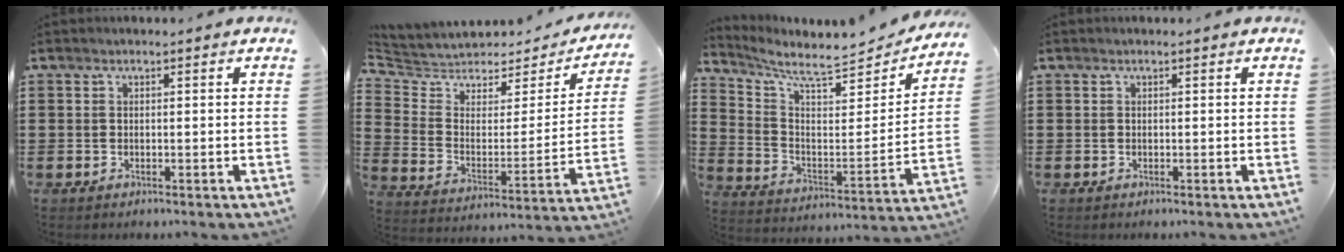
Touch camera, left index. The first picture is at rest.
{"total": 4.5, "force": [4.0, 1.9, 0.3], "torque": [-0.041, -0.035, 0.065]}
{"total": 6.9, "force": [5.9, 0.9, 3.4], "torque": [-0.089, -0.054, 0.095]}
{"total": 0.0}